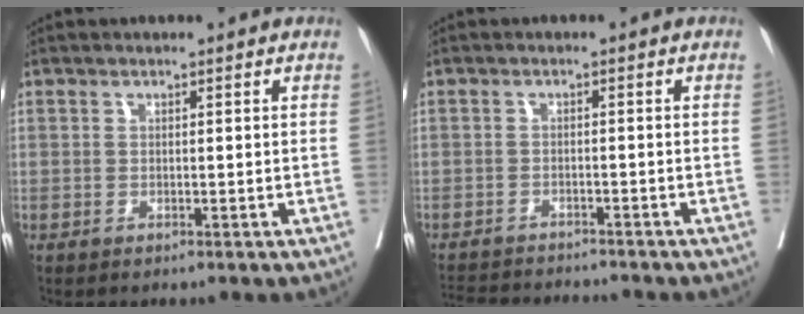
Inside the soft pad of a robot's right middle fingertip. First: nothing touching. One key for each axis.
{"total": 9.1, "fx": -8.7, "fy": 1.1, "fz": 2.3, "tx": -0.038, "ty": -0.002, "tz": -0.126}